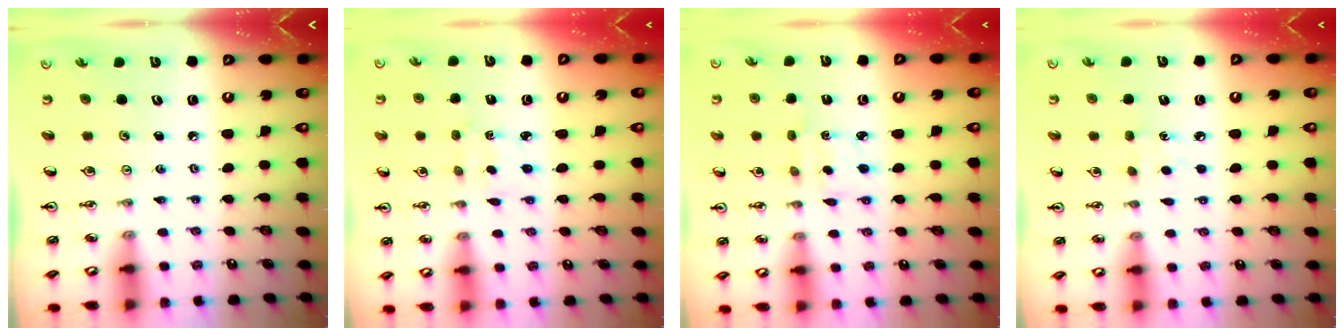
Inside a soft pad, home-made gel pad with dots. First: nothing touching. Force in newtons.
{"total": 2.5, "press": 2.4, "slide": 0.6}
{"total": 1.8, "press": 1.7, "slide": 0.6}
{"total": 5.5, "press": 5.5, "slide": 0.6}